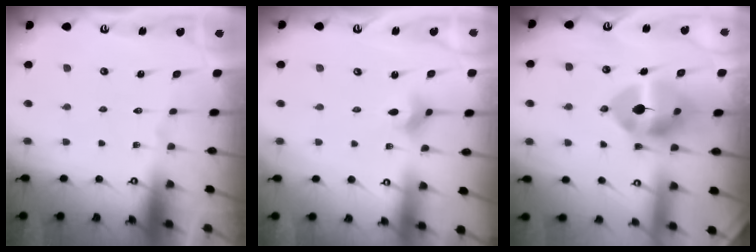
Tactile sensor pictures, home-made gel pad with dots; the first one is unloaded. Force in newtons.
{"total": 3.1, "press": 3.0, "slide": 0.7}
{"total": 12.2, "press": 12.1, "slide": 1.7}